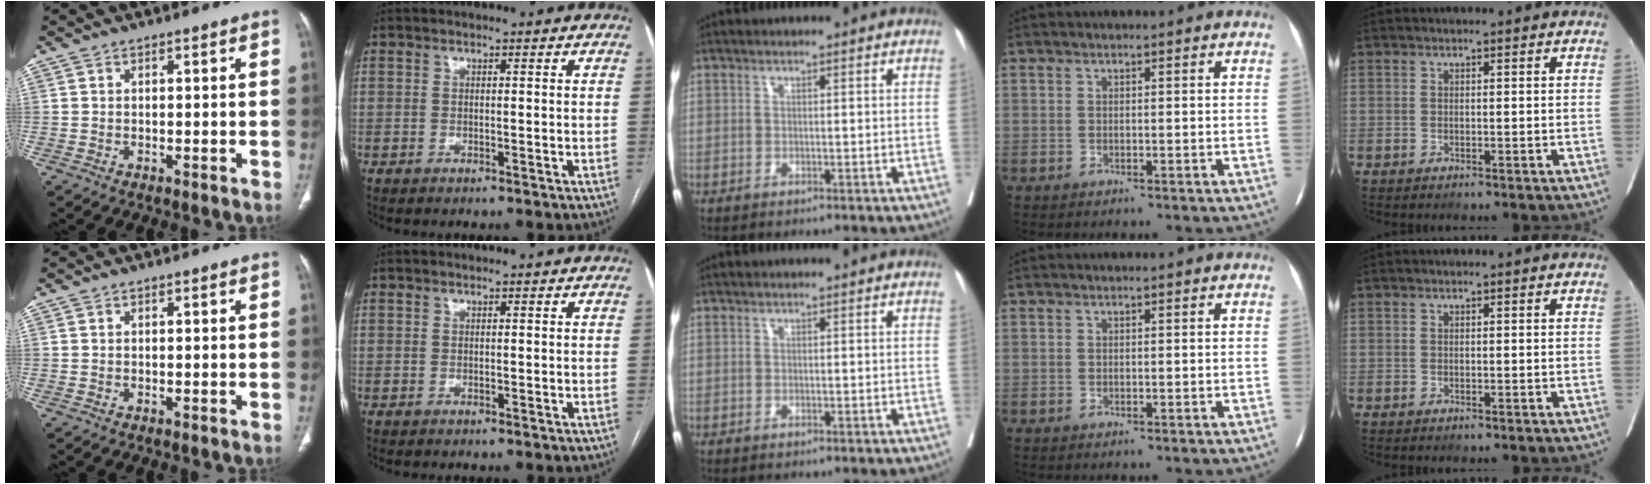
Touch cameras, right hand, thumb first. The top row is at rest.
{}